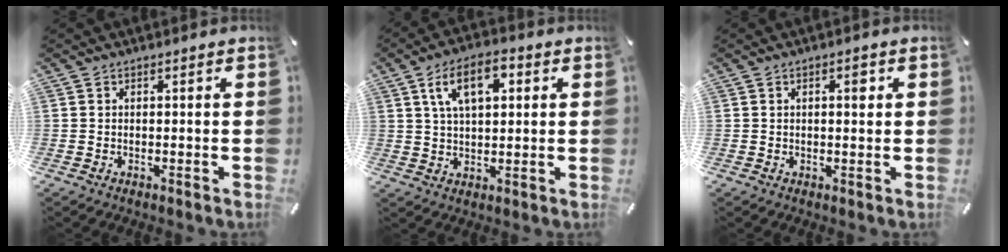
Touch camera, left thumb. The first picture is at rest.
{"total": 9.9, "force": [3.7, 5.2, 7.6], "torque": [-0.131, 0.004, 0.063]}
{"total": 2.7, "force": [0.7, 1.1, 2.3], "torque": [-0.025, -0.002, 0.004]}